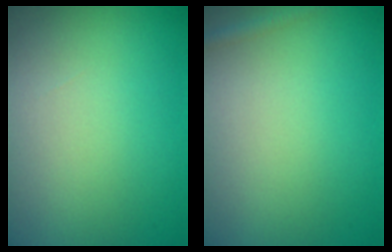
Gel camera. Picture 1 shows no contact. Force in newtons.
{"total": 0.8, "press": 0.8, "slide": 0.0}